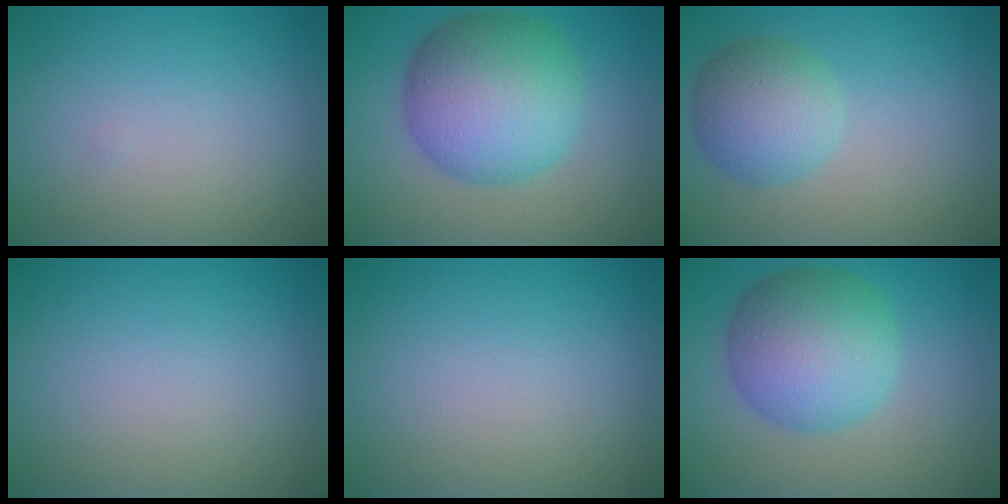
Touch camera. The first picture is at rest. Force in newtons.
{"total": 10.0, "press": 10.0, "slide": 0.2}
{"total": 4.7, "press": 4.7, "slide": 0.2}
{"total": 0.0}
{"total": 0.0}
{"total": 8.0, "press": 8.0, "slide": 0.1}